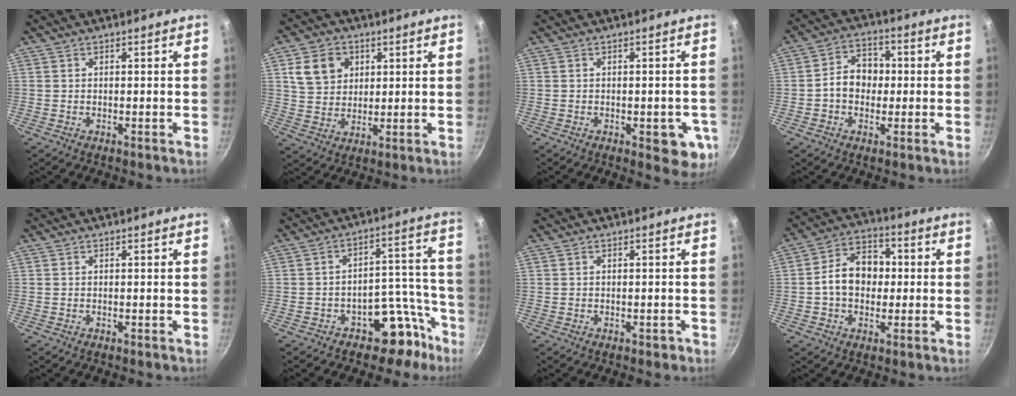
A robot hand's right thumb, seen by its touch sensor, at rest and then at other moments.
{"total": 9.2, "force": [3.3, 7.4, 4.3], "torque": [-0.049, -0.007, 0.065]}
{"total": 6.3, "force": [-2.2, 2.7, 5.2], "torque": [-0.041, 0.006, -0.019]}
{"total": 8.1, "force": [-0.4, 6.3, 5.1], "torque": [-0.059, 0.024, -0.018]}
{"total": 0.0}
{"total": 10.3, "force": [-6.7, 5.8, 5.2], "torque": [-0.025, 0.099, -0.095]}
{"total": 0.6, "force": [-0.4, 0.4, 0.4], "torque": [0.000, 0.000, -0.005]}
{"total": 11.0, "force": [-0.1, 8.1, 7.4], "torque": [-0.101, 0.028, -0.012]}